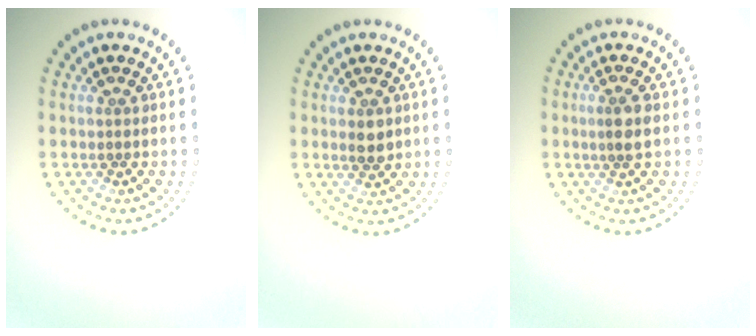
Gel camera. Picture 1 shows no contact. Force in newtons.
{"total": 1.7, "press": 1.6, "slide": 0.2}
{"total": 1.9, "press": 1.6, "slide": 1.0}